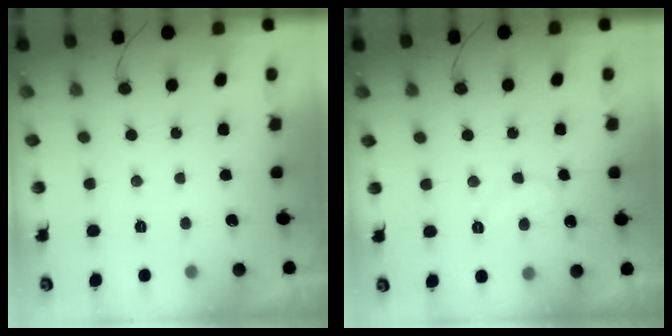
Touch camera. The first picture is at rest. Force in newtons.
{"total": 7.2, "press": 7.2, "slide": 0.4}